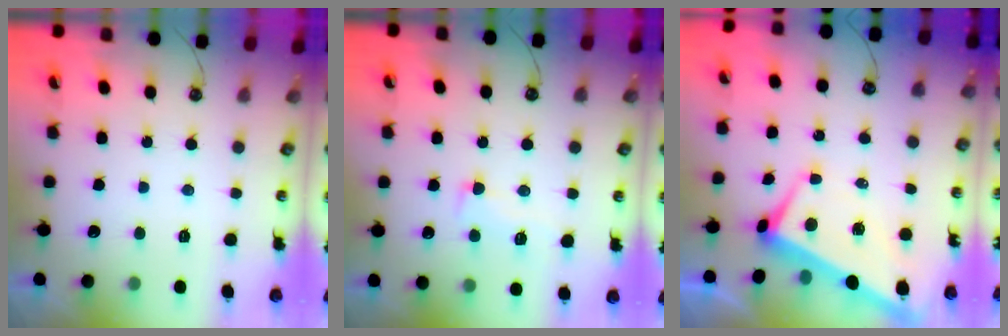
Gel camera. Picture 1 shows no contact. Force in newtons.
{"total": 1.2, "press": 0.6, "slide": 1.0}
{"total": 0.8, "press": 0.2, "slide": 0.8}